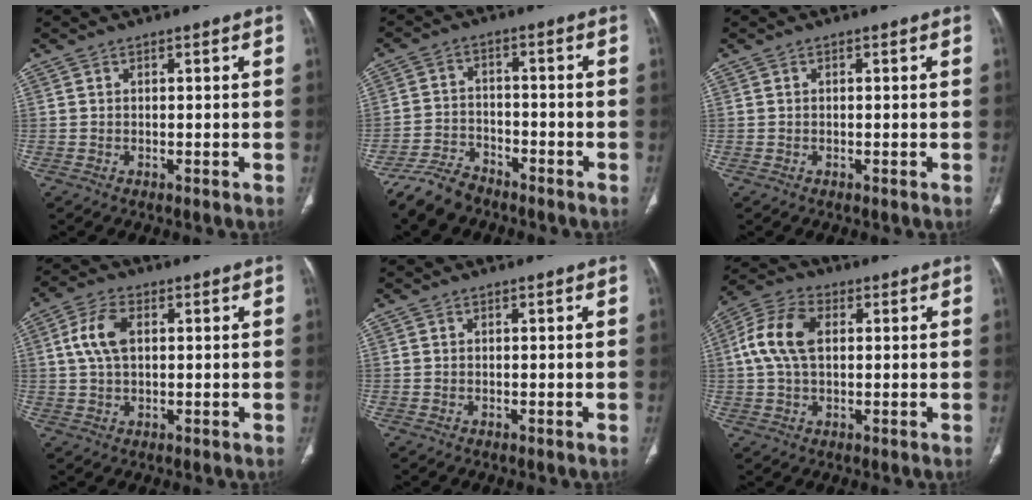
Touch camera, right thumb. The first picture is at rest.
{"total": 7.1, "force": [-6.1, 3.2, 1.8], "torque": [-0.037, 0.026, -0.118]}
{"total": 0.0}
{"total": 6.9, "force": [1.4, 3.9, 5.5], "torque": [-0.118, 0.011, 0.025]}
{"total": 0.0}
{"total": 10.2, "force": [1.6, 6.2, 7.9], "torque": [-0.168, 0.022, 0.027]}